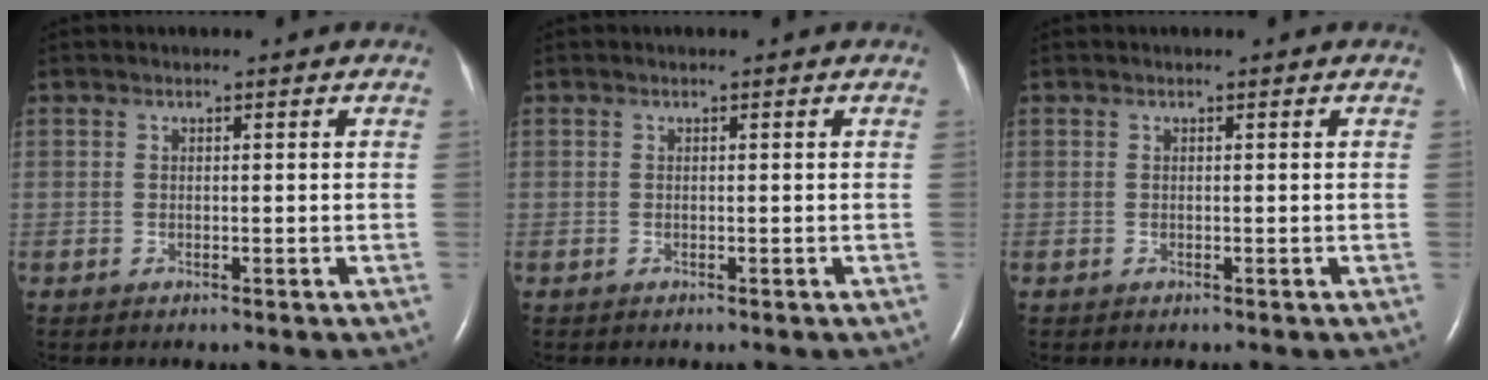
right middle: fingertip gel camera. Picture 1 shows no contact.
{"total": 0.0}
{"total": 0.0}